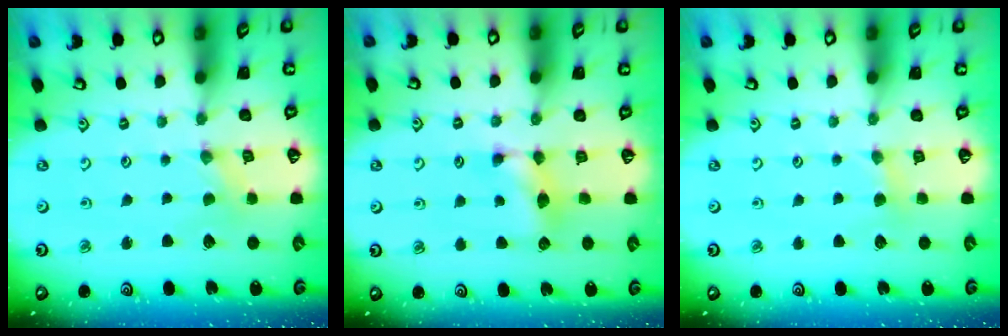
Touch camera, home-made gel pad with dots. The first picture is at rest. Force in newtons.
{"total": 7.8, "press": 7.8, "slide": 0.5}
{"total": 3.1, "press": 3.1, "slide": 0.5}